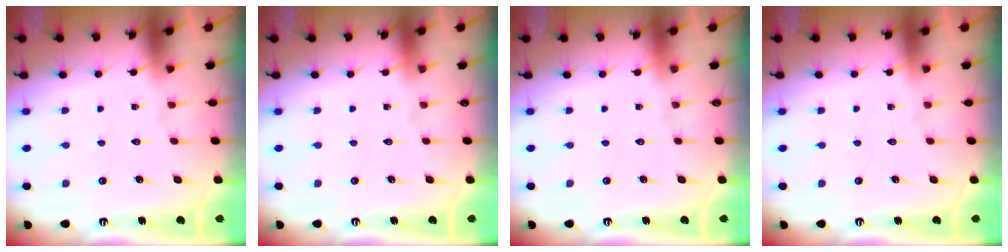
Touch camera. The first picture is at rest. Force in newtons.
{"total": 0.0}
{"total": 0.0}
{"total": 0.0}